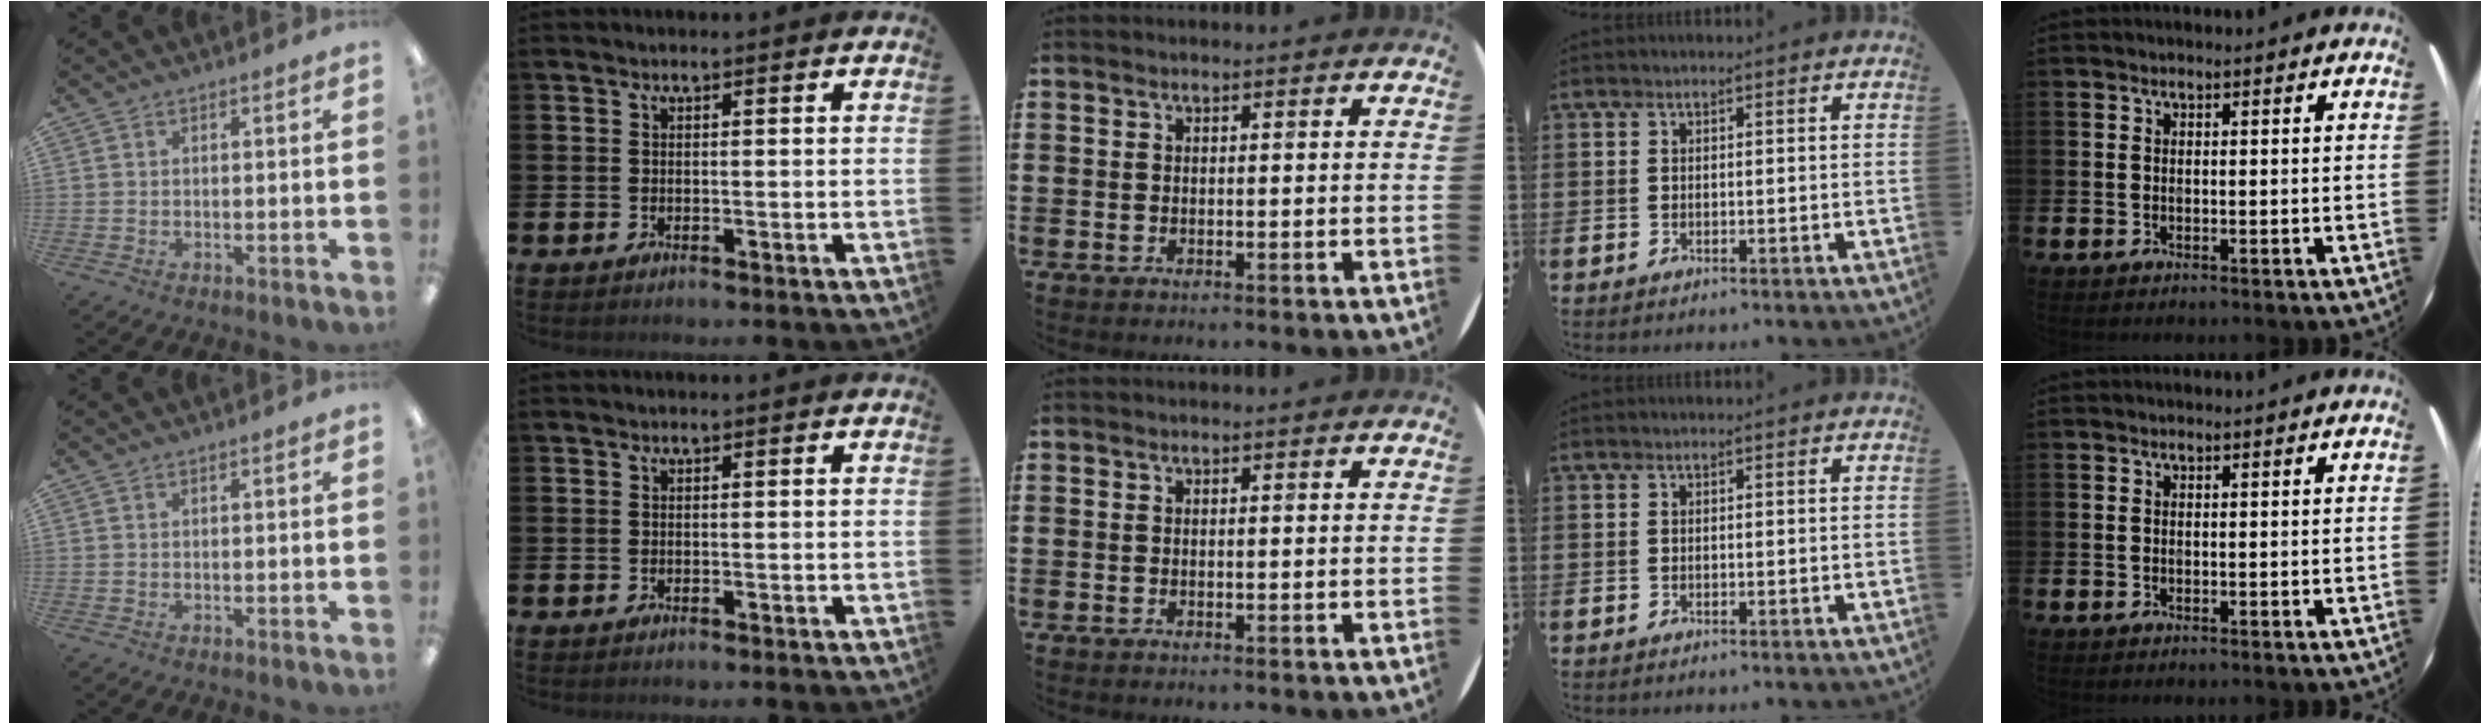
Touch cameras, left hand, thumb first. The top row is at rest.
{}